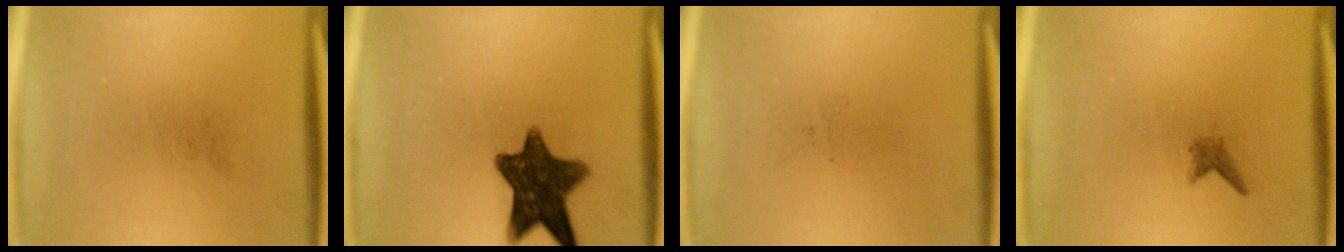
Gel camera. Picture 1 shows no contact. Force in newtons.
{"total": 12.0}
{"total": 0.0}
{"total": 1.0}